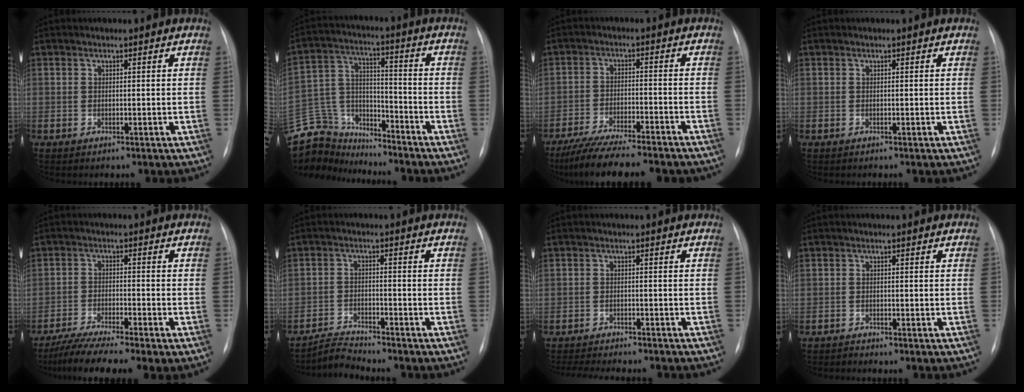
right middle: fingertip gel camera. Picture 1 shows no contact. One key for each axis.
{"total": 13.2, "fx": -12.4, "fy": 4.4, "fz": 1.0, "tx": -0.027, "ty": 0.044, "tz": -0.228}
{"total": 15.5, "fx": -13.3, "fy": 2.1, "fz": 7.7, "tx": -0.130, "ty": -0.017, "tz": -0.202}
{"total": 0.0}
{"total": 9.0, "fx": -6.9, "fy": 0.2, "fz": 5.8, "tx": -0.103, "ty": -0.021, "tz": -0.118}
{"total": 3.7, "fx": -3.6, "fy": -0.7, "fz": -0.6, "tx": 0.008, "ty": -0.018, "tz": -0.066}
{"total": 10.1, "fx": -9.1, "fy": 1.9, "fz": 3.9, "tx": -0.054, "ty": -0.008, "tz": -0.124}
{"total": 0.7, "fx": -0.7, "fy": -0.1, "fz": -0.2, "tx": 0.001, "ty": -0.004, "tz": -0.014}